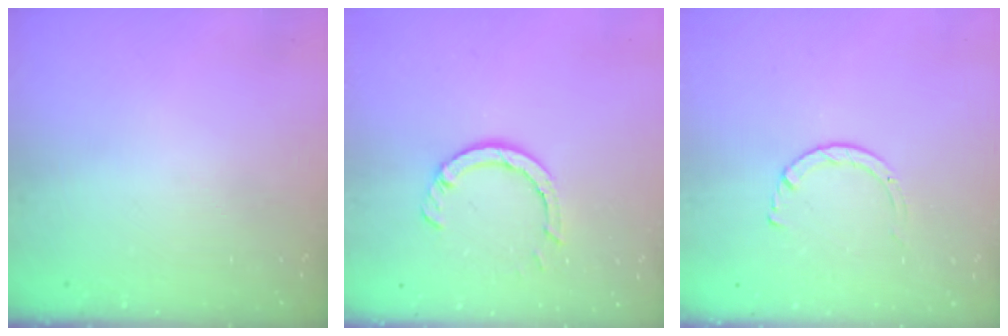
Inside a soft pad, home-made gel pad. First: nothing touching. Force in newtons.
{"total": 5.7, "press": 5.6, "slide": 0.7}
{"total": 2.9, "press": 2.9, "slide": 0.2}